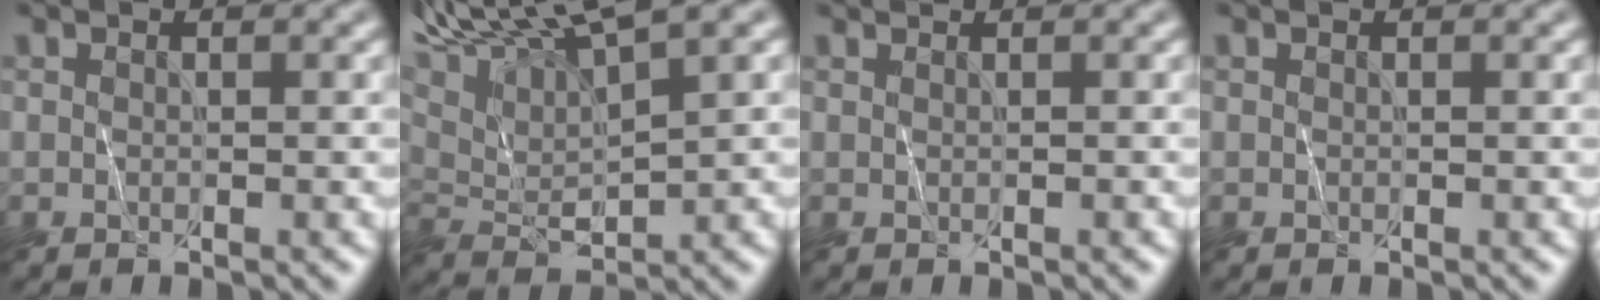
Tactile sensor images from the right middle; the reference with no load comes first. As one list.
[{"total": 7.5, "force": [5.9, 1.2, 4.5], "torque": [-0.088, 0.022, 0.107]}, {"total": 0.7, "force": [0.7, -0.1, 0.1], "torque": [-0.003, 0.005, 0.011]}, {"total": 0.0}]